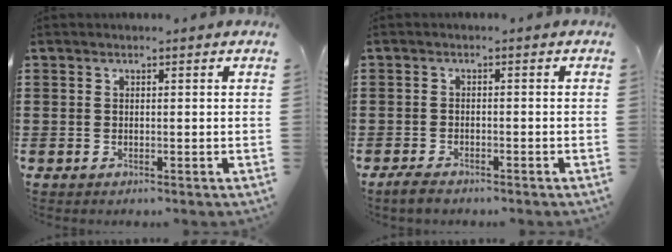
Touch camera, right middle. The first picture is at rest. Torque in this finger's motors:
{"motor_torque": [0.85, -0.31, 0.19, 0.09]}